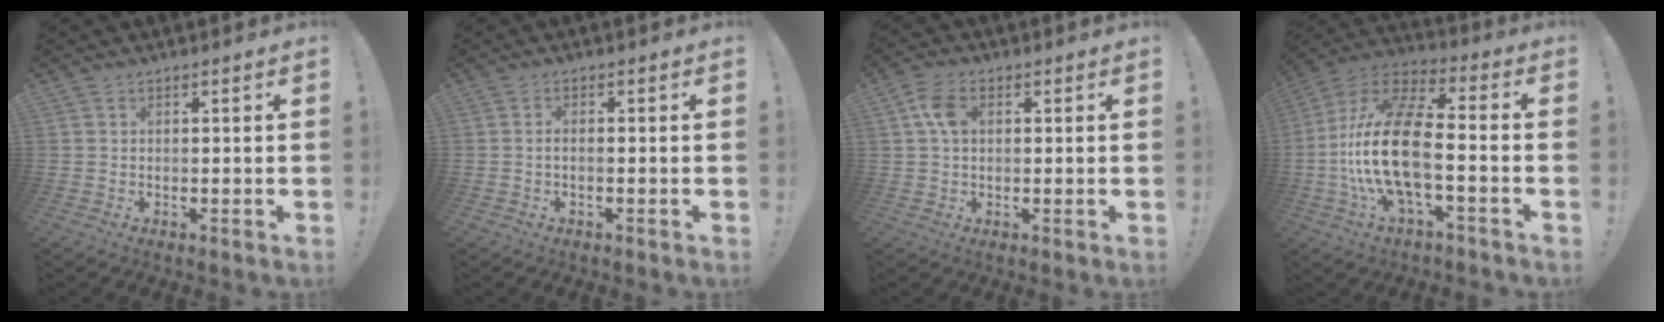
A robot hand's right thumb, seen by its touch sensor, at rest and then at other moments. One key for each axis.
{"total": 1.7, "fx": -0.4, "fy": 0.2, "fz": 1.6, "tx": -0.030, "ty": 0.003, "tz": -0.007}
{"total": 6.1, "fx": 1.3, "fy": 4.0, "fz": 4.4, "tx": -0.086, "ty": 0.008, "tz": 0.025}
{"total": 21.1, "fx": -3.1, "fy": 8.8, "fz": 19.0, "tx": -0.384, "ty": 0.019, "tz": -0.056}